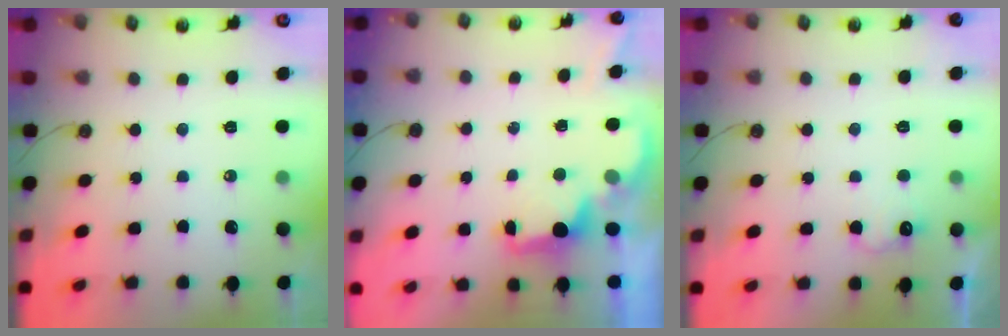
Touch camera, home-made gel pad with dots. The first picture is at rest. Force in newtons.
{"total": 2.1, "press": 1.9, "slide": 0.8}
{"total": 6.9, "press": 6.8, "slide": 1.2}